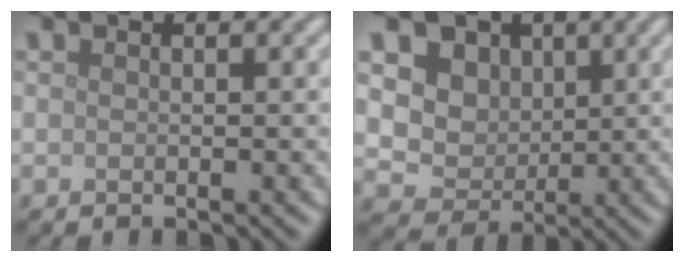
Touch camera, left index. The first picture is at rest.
{"total": 7.6, "force": [2.8, 6.1, 3.6], "torque": [-0.070, 0.005, 0.040]}